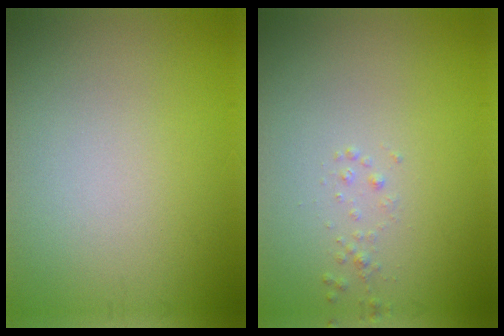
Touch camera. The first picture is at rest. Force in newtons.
{"total": 0.7, "press": 0.6, "slide": 0.1}